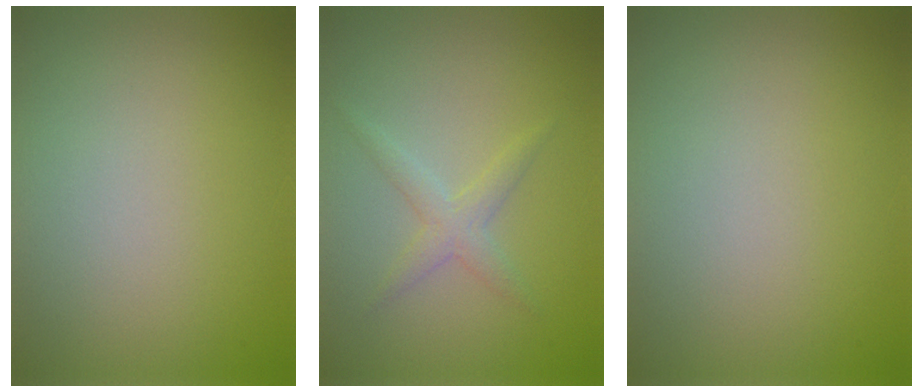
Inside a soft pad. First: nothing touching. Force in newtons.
{"total": 1.8, "press": 1.8, "slide": 0.1}
{"total": 0.0}